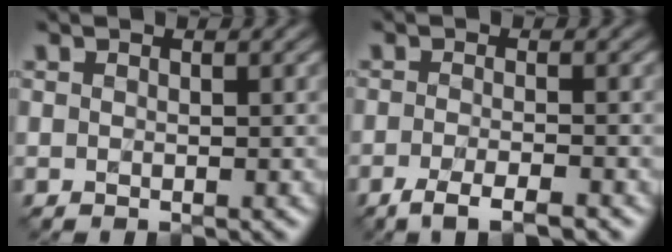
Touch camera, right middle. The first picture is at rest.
{"total": 3.4, "force": [-2.3, 0.6, 2.5], "torque": [-0.038, -0.009, -0.045]}